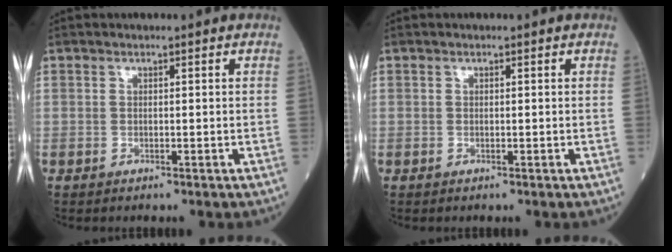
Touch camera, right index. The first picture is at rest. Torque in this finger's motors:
{"motor_torque": [-0.07, -0.13, 0.04, 0.00]}